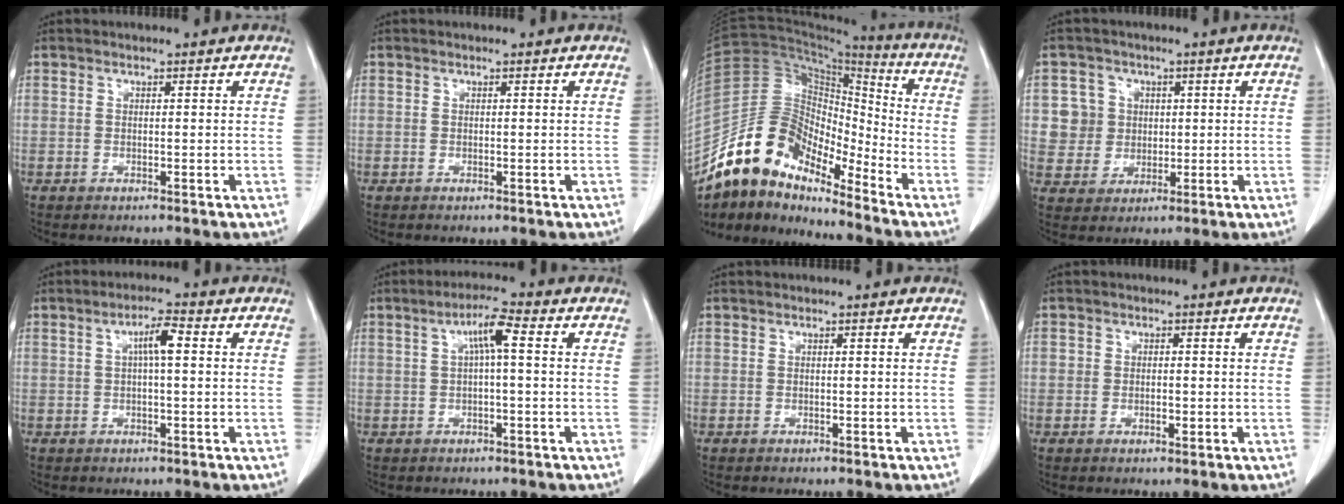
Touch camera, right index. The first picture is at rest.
{"total": 0.0}
{"total": 13.9, "force": [-11.5, 5.0, 5.9], "torque": [-0.106, 0.053, -0.214]}
{"total": 6.0, "force": [1.2, 5.9, 0.5], "torque": [-0.005, 0.015, 0.029]}
{"total": 4.0, "force": [0.7, 0.6, 3.9], "torque": [-0.069, 0.010, 0.009]}
{"total": 4.6, "force": [0.9, 0.4, 4.5], "torque": [-0.082, 0.013, 0.015]}
{"total": 0.0}
{"total": 2.0, "force": [-0.3, 1.3, 1.5], "torque": [-0.023, 0.002, -0.003]}